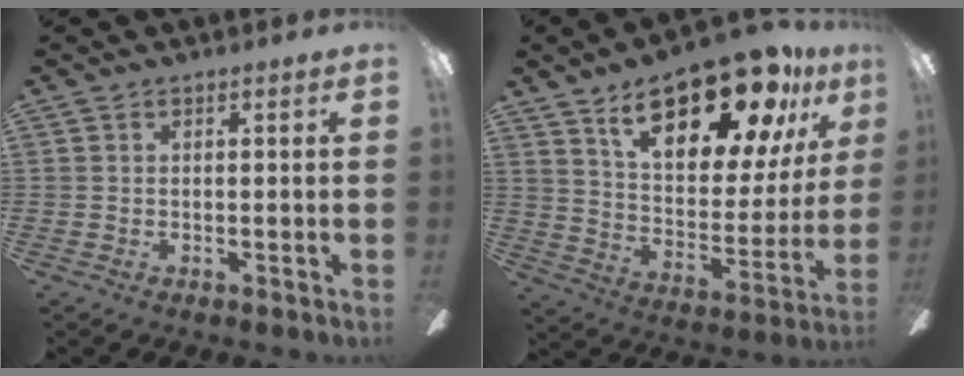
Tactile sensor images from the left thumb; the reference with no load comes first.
{"total": 22.8, "force": [15.0, 9.7, 14.1], "torque": [-0.209, -0.085, 0.252]}